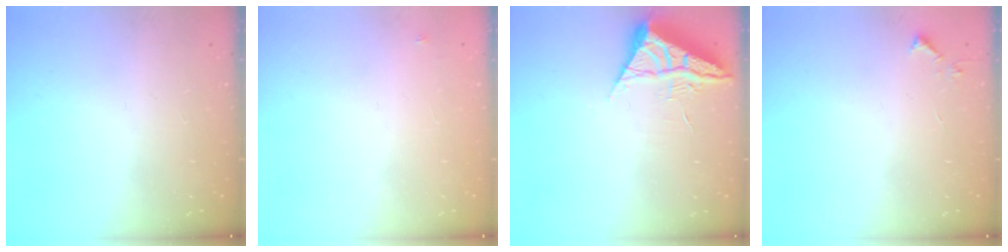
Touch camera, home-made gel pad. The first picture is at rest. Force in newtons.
{"total": 3.4, "press": 3.3, "slide": 0.4}
{"total": 6.3, "press": 6.3, "slide": 0.9}
{"total": 3.8, "press": 3.8, "slide": 0.5}